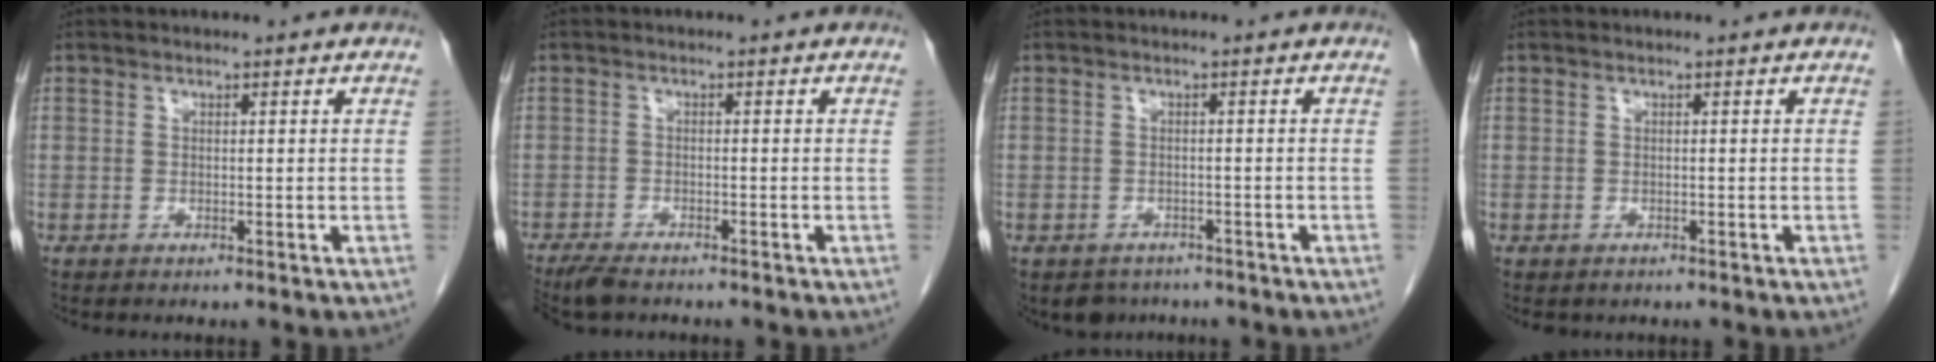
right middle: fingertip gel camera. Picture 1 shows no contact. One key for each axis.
{"total": 4.5, "fx": -3.8, "fy": 1.1, "fz": 2.1, "tx": -0.037, "ty": -0.011, "tz": -0.063}
{"total": 4.6, "fx": -3.6, "fy": 2.8, "fz": 0.3, "tx": 0.003, "ty": 0.003, "tz": -0.051}
{"total": 0.9, "fx": -0.6, "fy": 0.6, "fz": 0.1, "tx": -0.011, "ty": 0.002, "tz": -0.006}